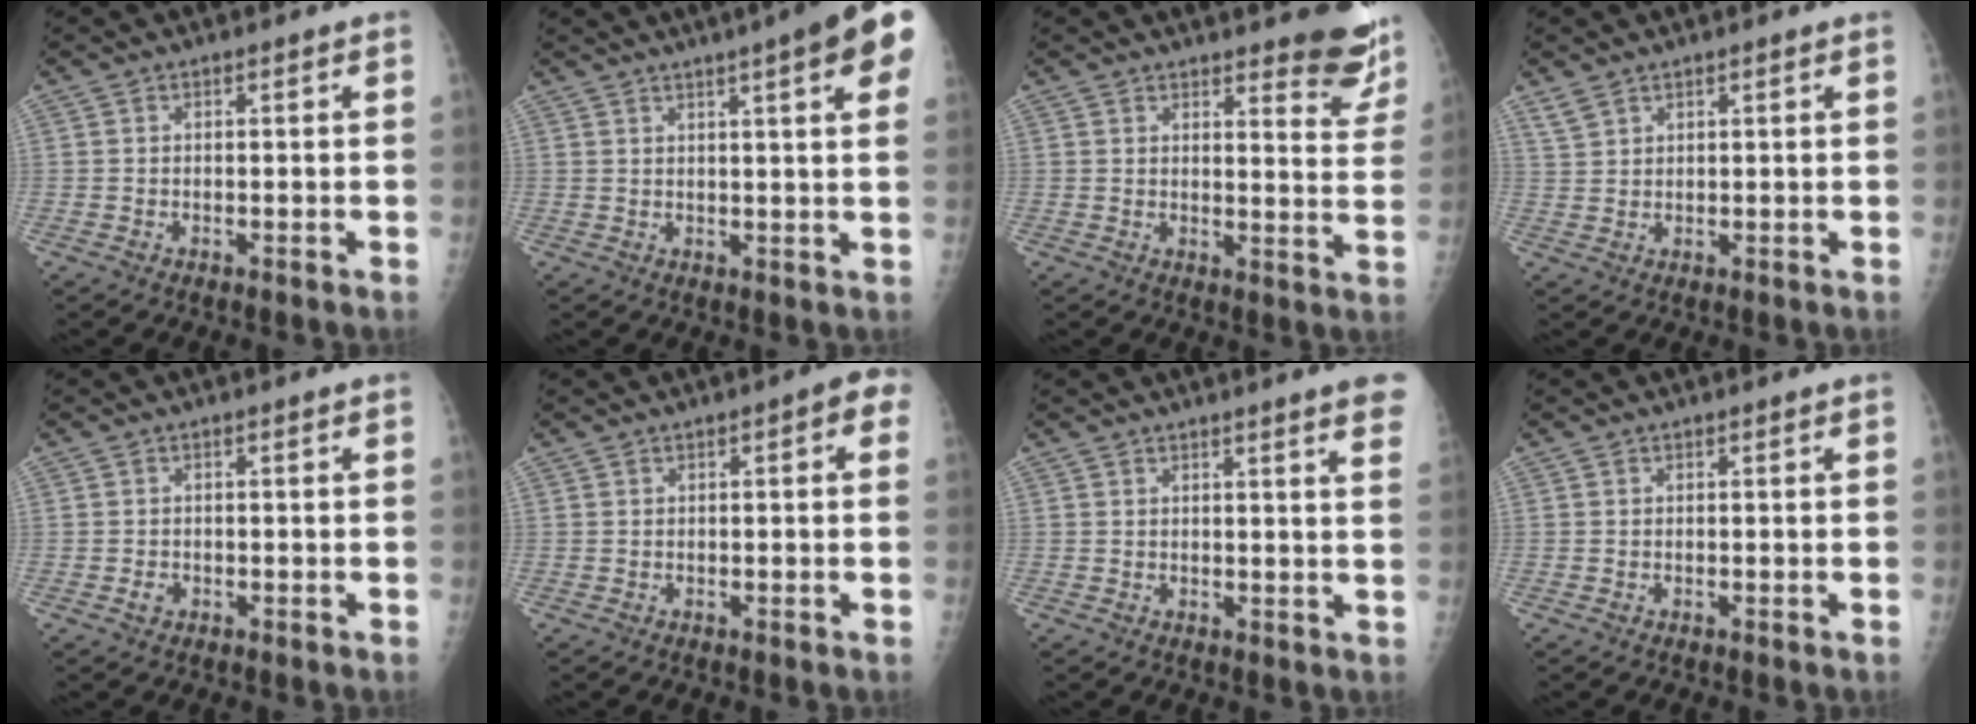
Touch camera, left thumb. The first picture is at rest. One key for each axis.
{"total": 13.8, "fx": 7.2, "fy": 2.1, "fz": 11.6, "tx": -0.139, "ty": 0.000, "tz": 0.079}
{"total": 9.6, "fx": 8.1, "fy": 2.5, "fz": 4.4, "tx": -0.016, "ty": -0.059, "tz": 0.083}
{"total": 2.3, "fx": 2.0, "fy": 0.9, "fz": 0.9, "tx": -0.016, "ty": -0.005, "tz": 0.045}
{"total": 1.3, "fx": -0.5, "fy": 1.0, "fz": 0.5, "tx": -0.007, "ty": 0.003, "tz": -0.008}
{"total": 3.4, "fx": 0.8, "fy": 1.2, "fz": 3.1, "tx": -0.031, "ty": 0.011, "tz": 0.002}
{"total": 6.5, "fx": 4.6, "fy": 0.0, "fz": 4.6, "tx": -0.047, "ty": -0.011, "tz": 0.040}
{"total": 0.0}